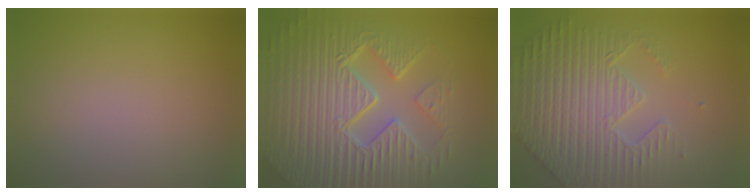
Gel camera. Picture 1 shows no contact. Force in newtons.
{"total": 9.7, "press": 6.8, "slide": 6.9}
{"total": 7.4, "press": 5.6, "slide": 4.8}